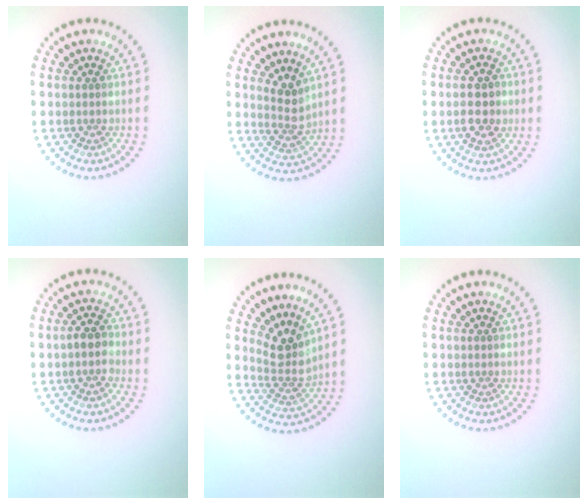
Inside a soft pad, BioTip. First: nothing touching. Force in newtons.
{"total": 2.6, "press": 2.0, "slide": 1.6}
{"total": 2.9, "press": 2.9, "slide": 0.2}
{"total": 1.9, "press": 1.8, "slide": 0.6}
{"total": 3.2, "press": 2.3, "slide": 2.3}
{"total": 0.0}